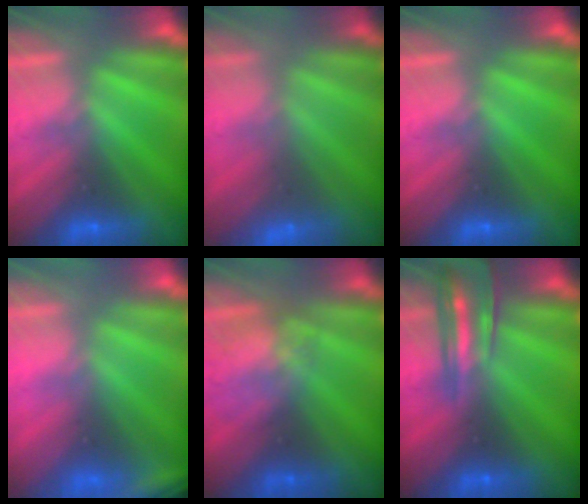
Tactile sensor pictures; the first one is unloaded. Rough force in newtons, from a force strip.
{"total": 2.9}
{"total": 0.0}
{"total": 2.4}
{"total": 3.4}
{"total": 7.6}